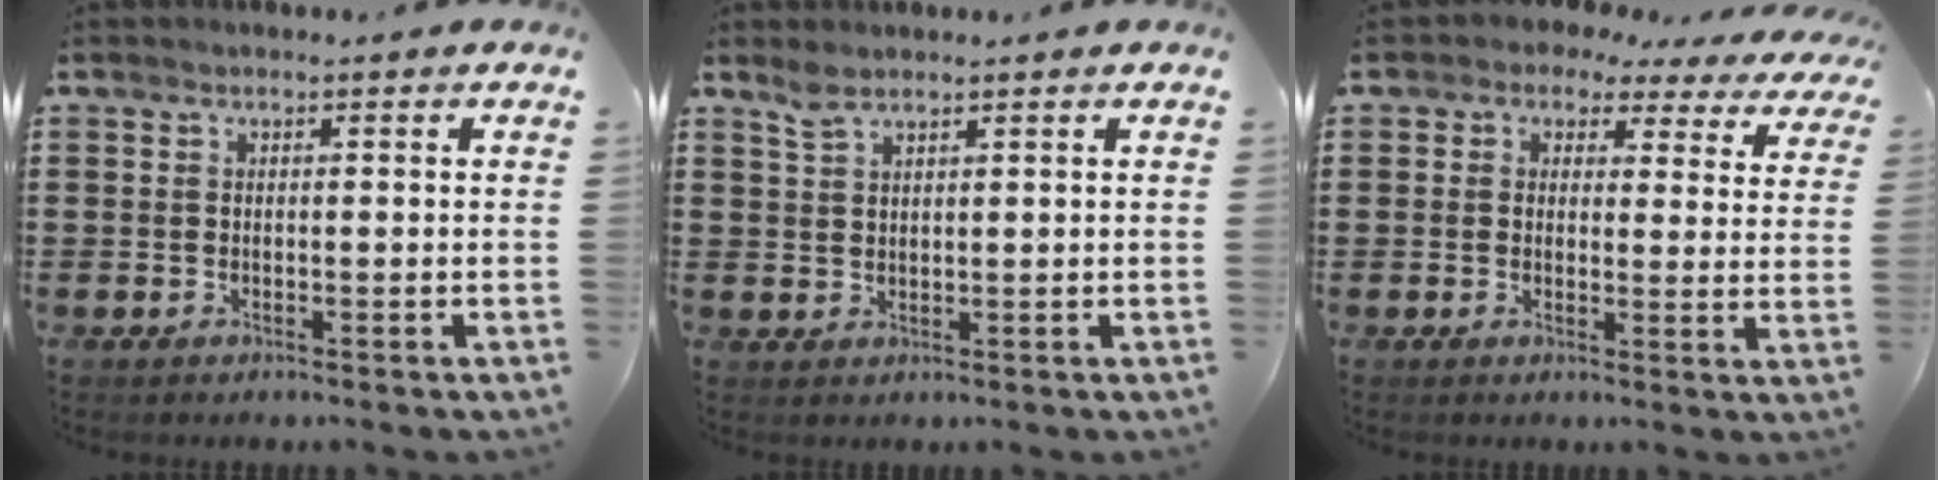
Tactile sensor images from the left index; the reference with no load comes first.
{"total": 2.1, "force": [1.7, 0.6, 1.1], "torque": [-0.026, 0.001, 0.032]}
{"total": 2.9, "force": [2.2, 1.6, 0.8], "torque": [-0.026, -0.018, 0.032]}